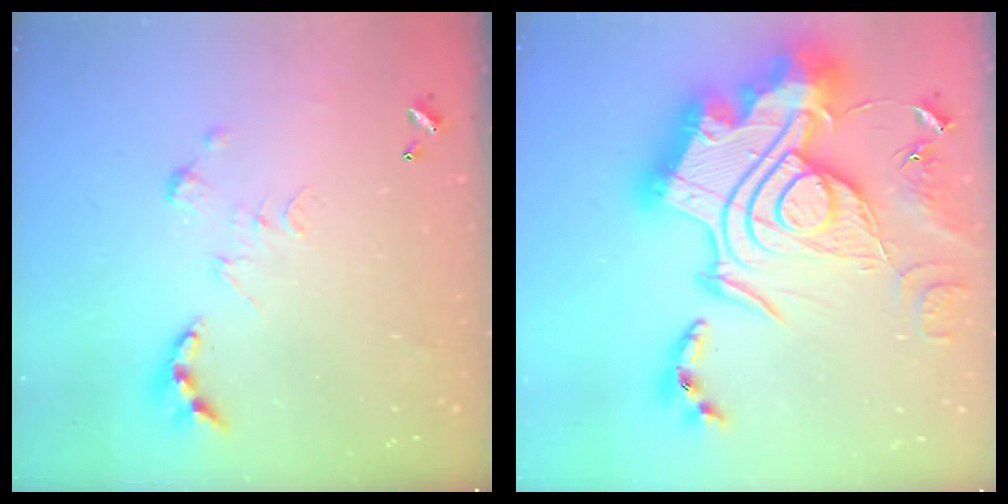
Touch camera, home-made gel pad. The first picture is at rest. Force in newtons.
{"total": 0.6, "press": 0.6, "slide": 0.0}